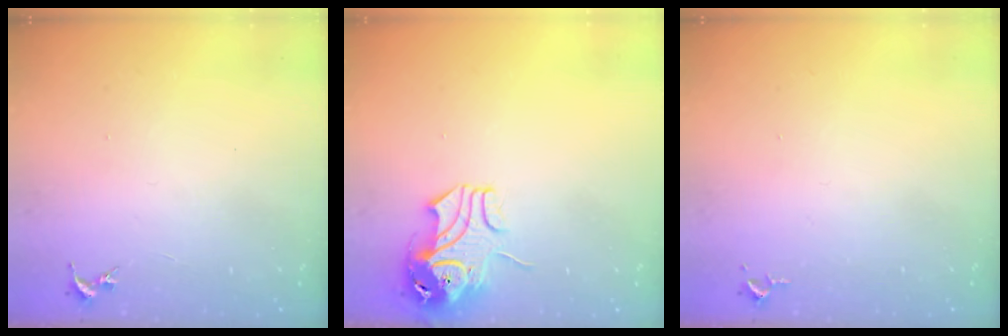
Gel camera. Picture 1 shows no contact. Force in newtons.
{"total": 9.5, "press": 9.4, "slide": 1.2}
{"total": 2.6, "press": 2.6, "slide": 0.4}